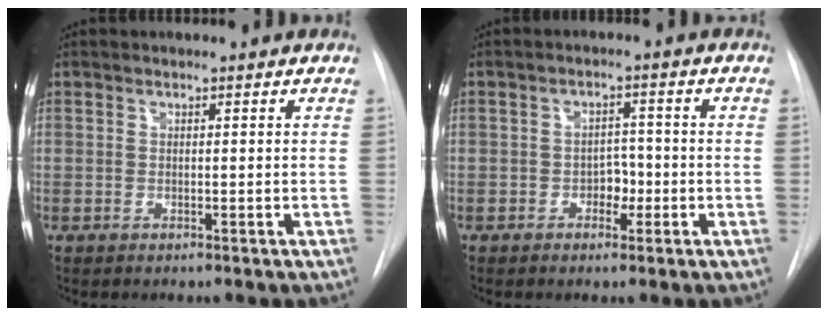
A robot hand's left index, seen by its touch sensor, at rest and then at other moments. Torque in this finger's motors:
{"motor_torque": [0.06, 0.03, 0.03, 0.01]}